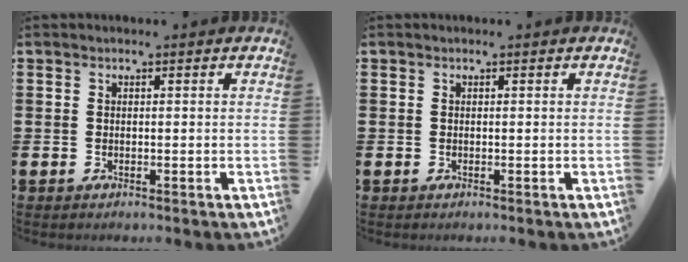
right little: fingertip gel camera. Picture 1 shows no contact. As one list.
[{"total": 0.0}]